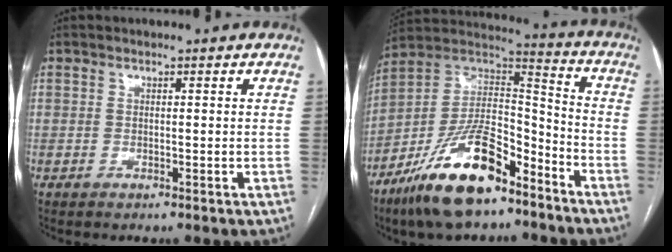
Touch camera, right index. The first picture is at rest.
{"total": 18.7, "force": [-12.2, 6.5, 12.6], "torque": [-0.247, 0.012, -0.220]}